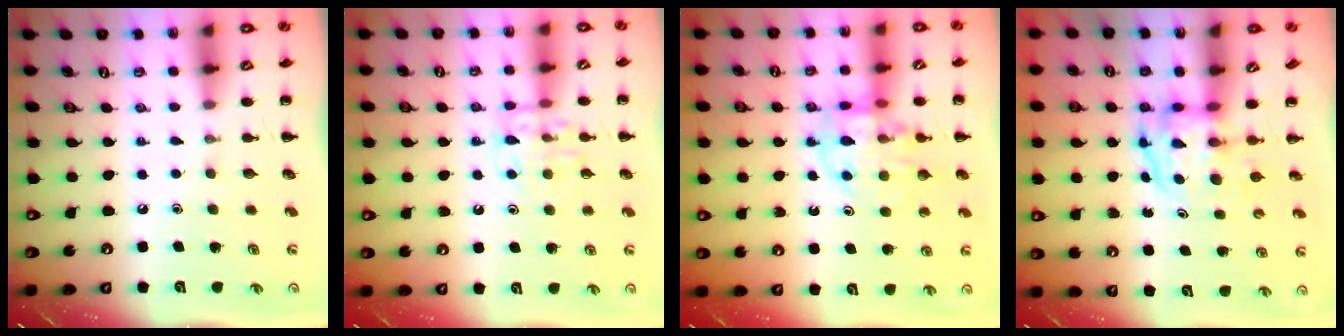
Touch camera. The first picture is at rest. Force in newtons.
{"total": 10.7, "press": 10.6, "slide": 0.8}
{"total": 13.0, "press": 12.7, "slide": 2.8}
{"total": 3.9, "press": 3.9, "slide": 0.7}